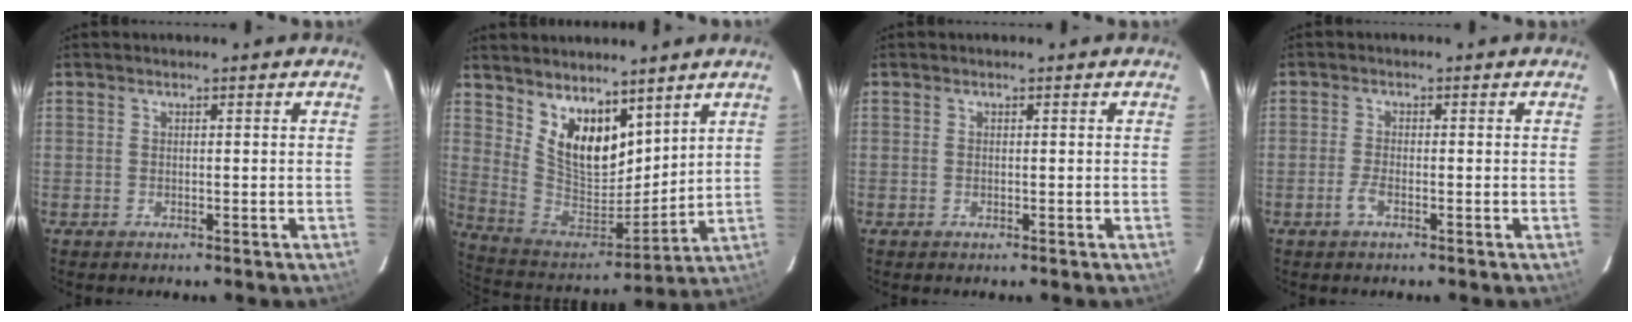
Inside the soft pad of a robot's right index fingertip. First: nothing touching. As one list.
[{"total": 14.1, "force": [8.9, 7.1, 8.4], "torque": [-0.152, -0.007, 0.178]}, {"total": 0.0}, {"total": 2.2, "force": [-1.1, 0.6, 1.7], "torque": [-0.044, -0.001, -0.024]}]